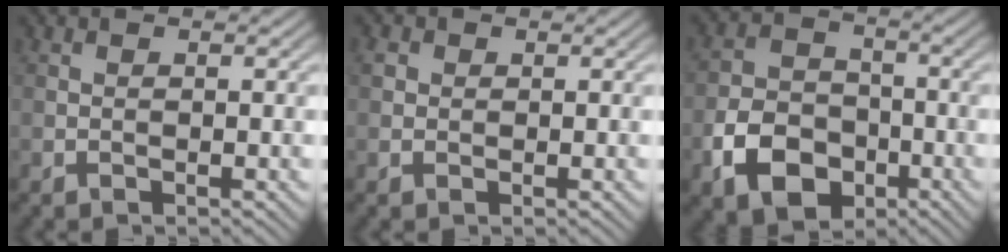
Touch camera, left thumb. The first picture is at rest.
{"total": 1.5, "force": [0.3, 1.4, 0.5], "torque": [-0.013, -0.001, 0.005]}
{"total": 8.8, "force": [-3.9, 6.3, 4.7], "torque": [-0.099, -0.013, -0.083]}